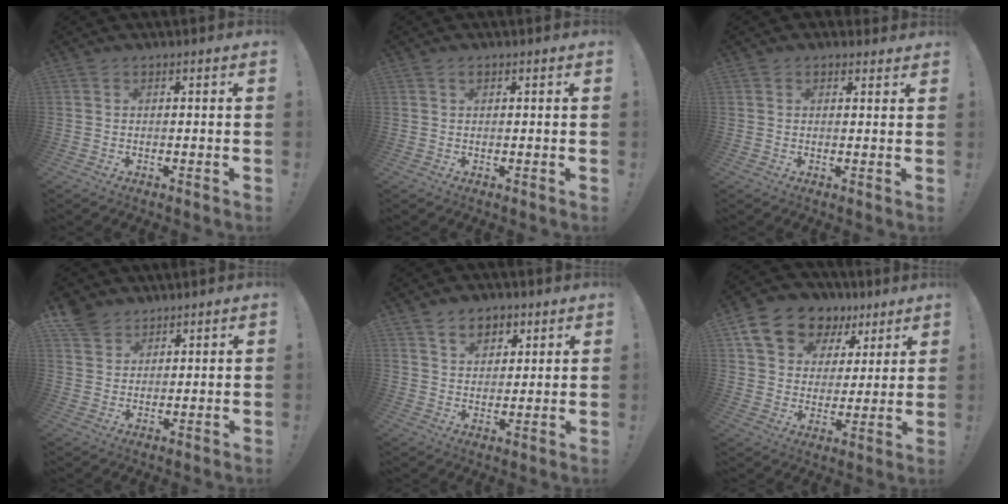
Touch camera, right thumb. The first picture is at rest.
{"total": 0.6, "force": [0.3, 0.4, 0.3], "torque": [-0.006, 0.001, 0.006]}
{"total": 1.7, "force": [1.1, 1.3, 0.1], "torque": [0.012, -0.003, 0.017]}
{"total": 5.9, "force": [4.7, 3.4, 0.9], "torque": [-0.018, -0.032, 0.091]}
{"total": 7.3, "force": [4.2, 5.5, 2.3], "torque": [-0.029, -0.027, 0.079]}
{"total": 15.5, "force": [9.6, 10.3, 6.3], "torque": [-0.104, -0.055, 0.183]}